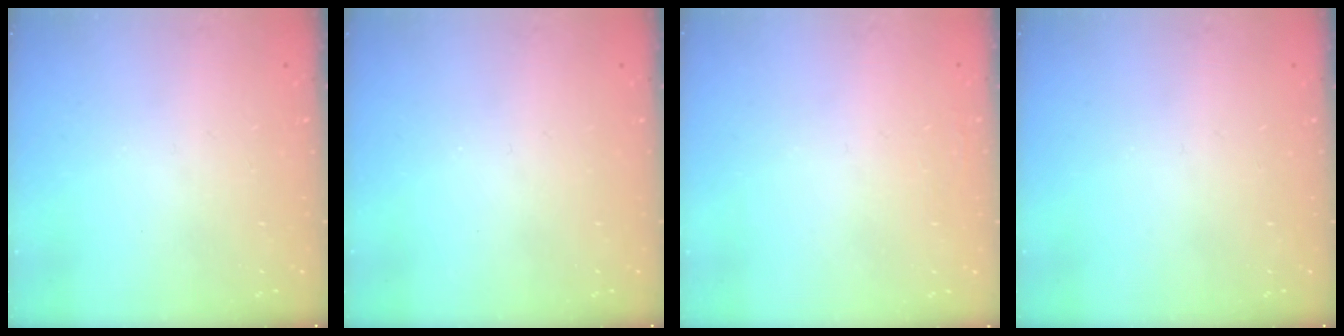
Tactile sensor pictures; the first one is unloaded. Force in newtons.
{"total": 0.0}
{"total": 1.8, "press": 1.7, "slide": 0.4}
{"total": 0.0}